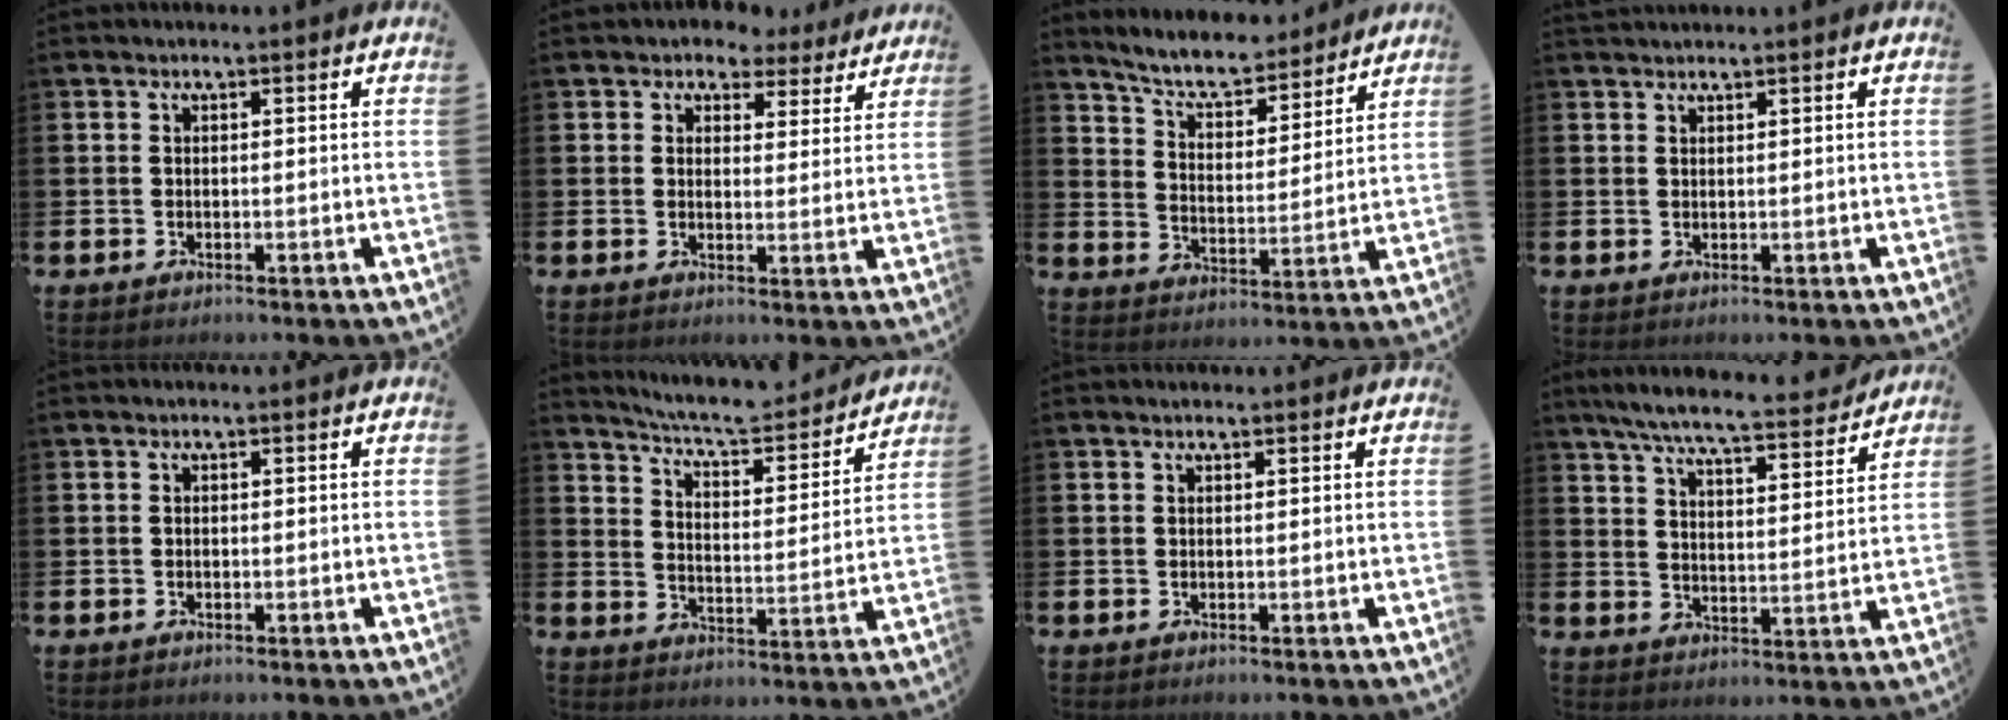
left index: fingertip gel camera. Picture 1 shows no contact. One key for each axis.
{"total": 3.9, "fx": 3.3, "fy": 2.1, "fz": 0.1, "tx": -0.003, "ty": -0.026, "tz": 0.052}
{"total": 7.1, "fx": 6.5, "fy": 1.9, "fz": 2.1, "tx": -0.069, "ty": -0.046, "tz": 0.111}
{"total": 0.9, "fx": 0.9, "fy": -0.1, "fz": 0.0, "tx": 0.001, "ty": 0.000, "tz": 0.017}
{"total": 0.0}
{"total": 6.8, "fx": 6.5, "fy": 0.7, "fz": 1.8, "tx": -0.060, "ty": -0.048, "tz": 0.110}
{"total": 0.5, "fx": 0.5, "fy": 0.1, "fz": 0.1, "tx": 0.007, "ty": -0.002, "tz": 0.007}
{"total": 7.6, "fx": 7.0, "fy": 0.4, "fz": 2.9, "tx": -0.078, "ty": -0.047, "tz": 0.119}